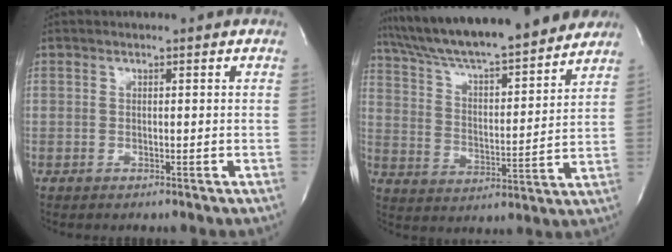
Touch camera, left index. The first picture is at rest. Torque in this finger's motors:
{"motor_torque": [0.33, -0.42, 0.95, 0.21]}